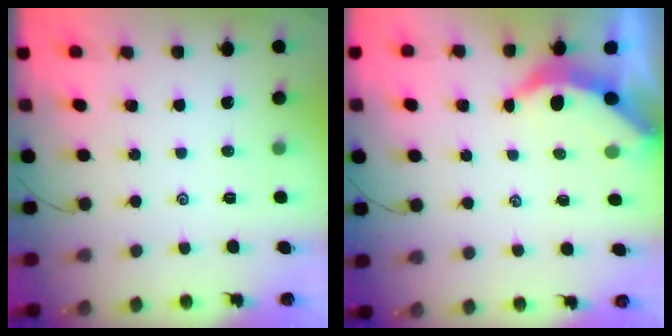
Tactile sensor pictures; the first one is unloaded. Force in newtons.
{"total": 3.7, "press": 3.7, "slide": 0.4}